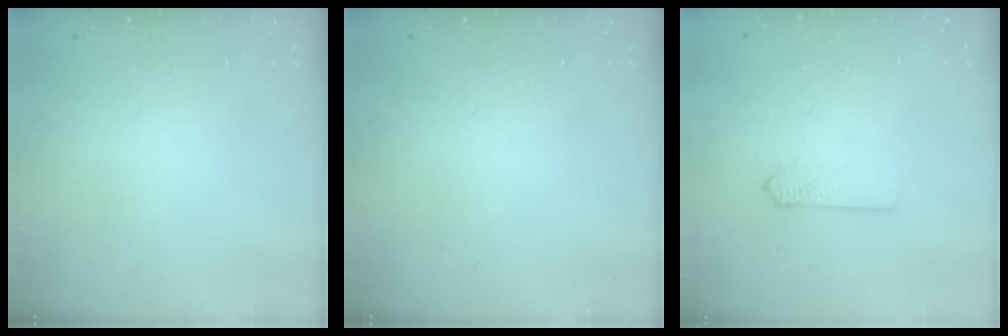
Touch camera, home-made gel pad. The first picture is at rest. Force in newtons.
{"total": 0.0}
{"total": 2.4, "press": 2.4, "slide": 0.3}